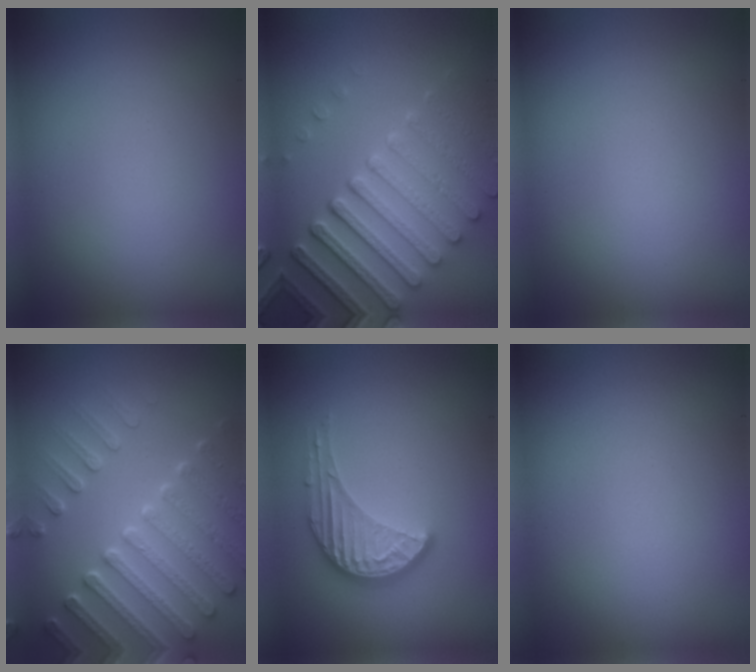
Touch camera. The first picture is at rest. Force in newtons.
{"total": 6.8, "press": 5.4, "slide": 4.0}
{"total": 0.0}
{"total": 7.3, "press": 5.7, "slide": 4.6}
{"total": 3.8, "press": 3.1, "slide": 2.2}
{"total": 0.0}